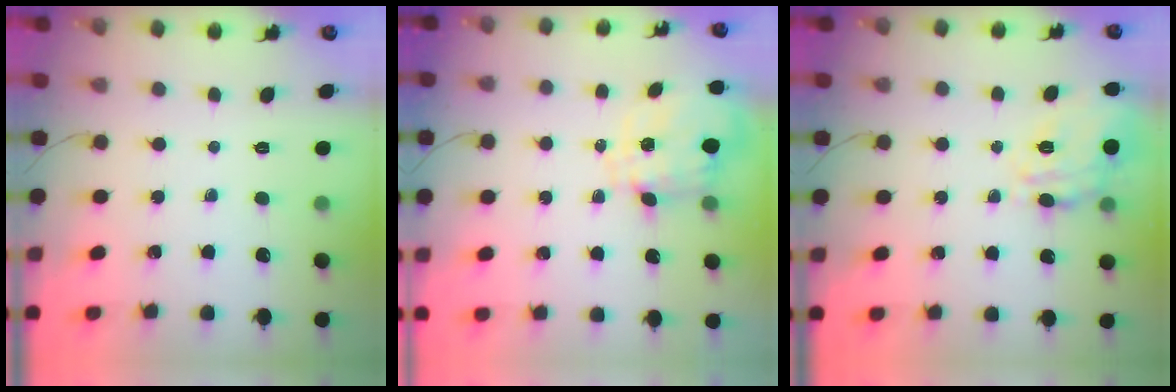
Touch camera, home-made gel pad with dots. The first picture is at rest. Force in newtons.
{"total": 1.7, "press": 1.6, "slide": 0.3}
{"total": 18.6, "press": 18.4, "slide": 2.4}